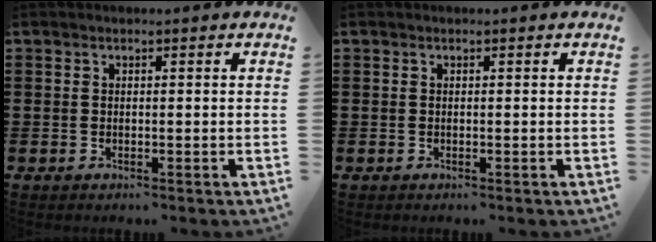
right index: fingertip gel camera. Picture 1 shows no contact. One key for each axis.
{"total": 0.0}